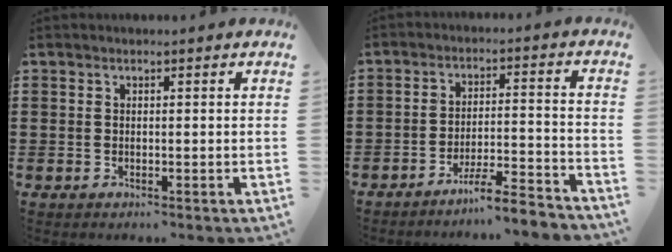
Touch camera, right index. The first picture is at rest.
{"total": 6.3, "force": [-5.8, -0.1, 2.6], "torque": [-0.047, -0.005, -0.109]}